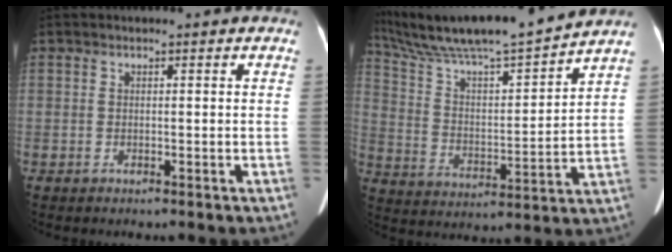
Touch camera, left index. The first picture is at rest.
{"total": 18.7, "force": [16.6, -0.1, 8.6], "torque": [-0.159, 0.007, 0.282]}